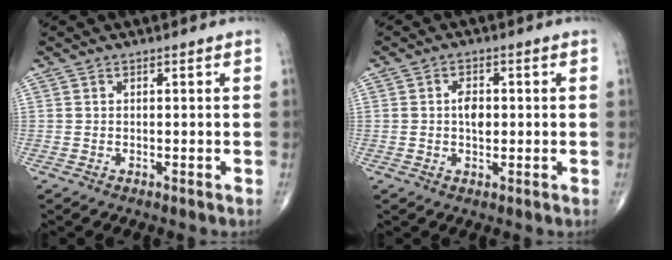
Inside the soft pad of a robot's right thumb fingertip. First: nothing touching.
{"total": 3.7, "force": [0.2, 2.3, 3.0], "torque": [-0.044, 0.002, 0.001]}